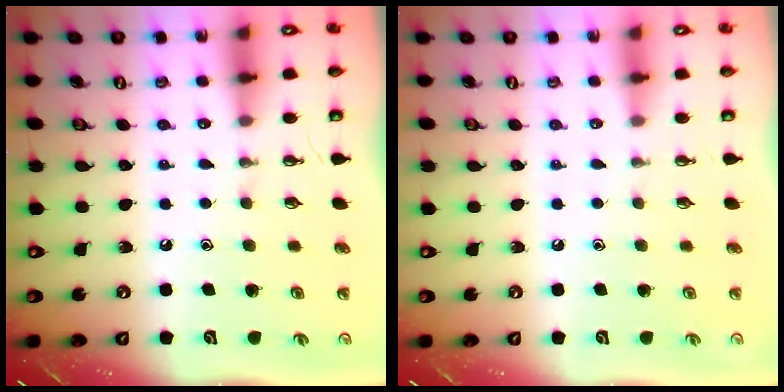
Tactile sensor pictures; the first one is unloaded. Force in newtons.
{"total": 0.0}